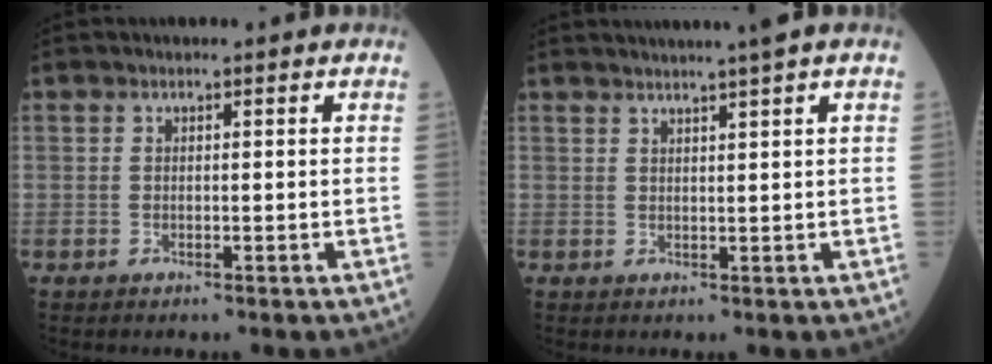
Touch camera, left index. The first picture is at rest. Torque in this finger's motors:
{"motor_torque": [-0.43, 0.28, -0.76, 0.00]}